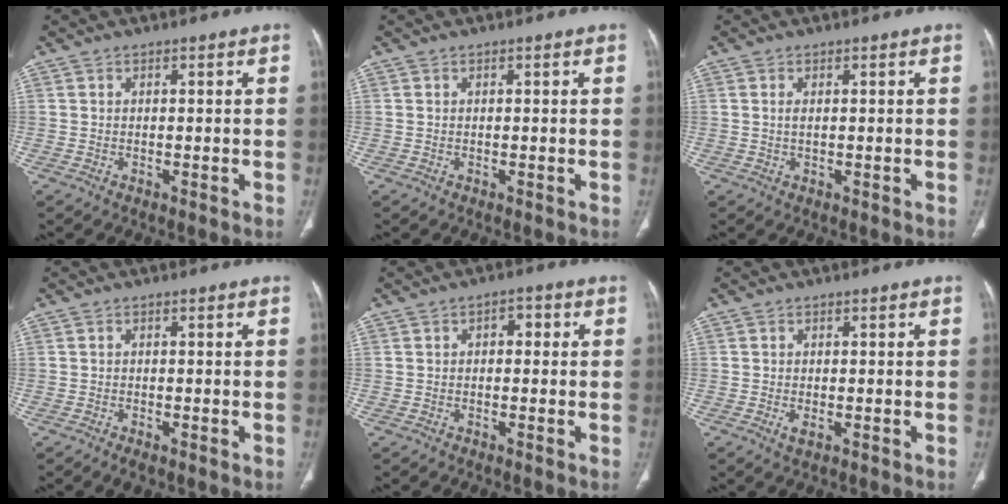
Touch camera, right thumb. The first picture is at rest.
{"total": 0.0}
{"total": 1.1, "force": [0.3, 0.4, 1.0], "torque": [-0.025, 0.000, 0.008]}
{"total": 2.7, "force": [-2.4, 1.0, 0.8], "torque": [-0.018, 0.011, -0.037]}
{"total": 2.7, "force": [0.4, 1.7, 2.1], "torque": [-0.018, 0.011, 0.001]}
{"total": 1.8, "force": [-0.6, 0.8, 1.4], "torque": [-0.031, -0.003, -0.008]}